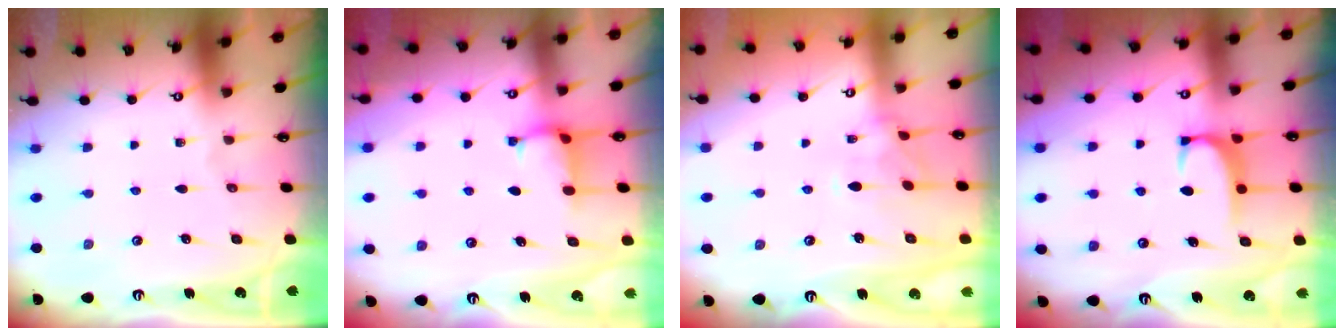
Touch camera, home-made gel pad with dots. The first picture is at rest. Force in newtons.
{"total": 2.5, "press": 2.5, "slide": 0.4}
{"total": 1.8, "press": 1.5, "slide": 1.0}
{"total": 1.5, "press": 1.4, "slide": 0.4}